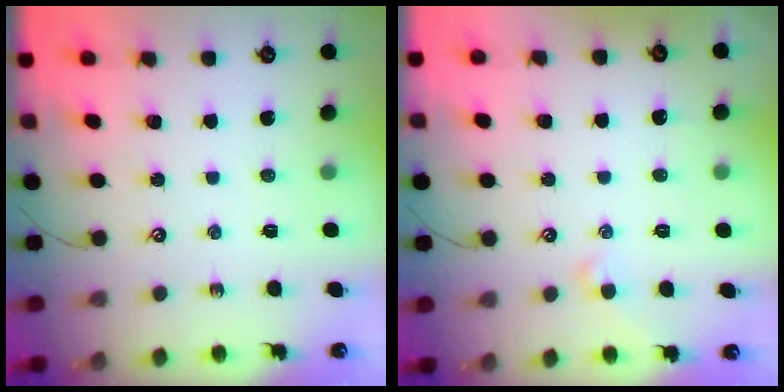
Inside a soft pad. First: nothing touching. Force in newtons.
{"total": 0.9, "press": 0.7, "slide": 0.5}